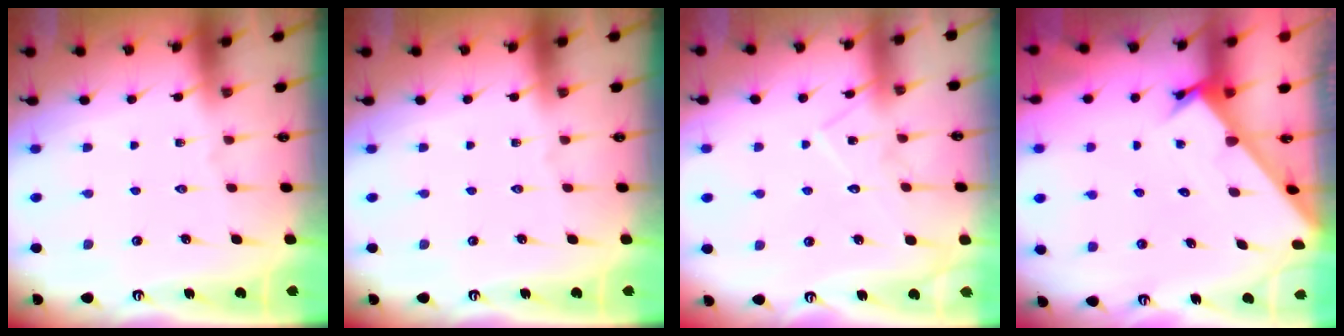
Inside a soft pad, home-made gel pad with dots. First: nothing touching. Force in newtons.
{"total": 0.0}
{"total": 10.1, "press": 10.1, "slide": 0.7}
{"total": 2.2, "press": 2.2, "slide": 0.1}